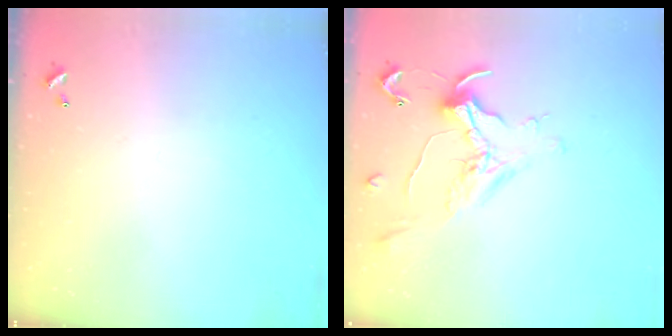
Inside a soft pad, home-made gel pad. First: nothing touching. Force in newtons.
{"total": 1.1, "press": 1.0, "slide": 0.4}